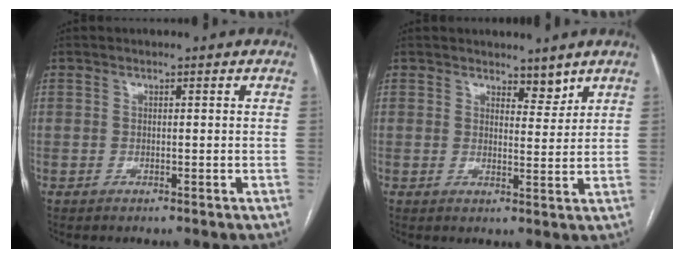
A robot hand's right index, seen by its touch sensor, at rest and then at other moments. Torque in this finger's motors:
{"motor_torque": [-0.37, 0.06, -0.06, 0.00]}